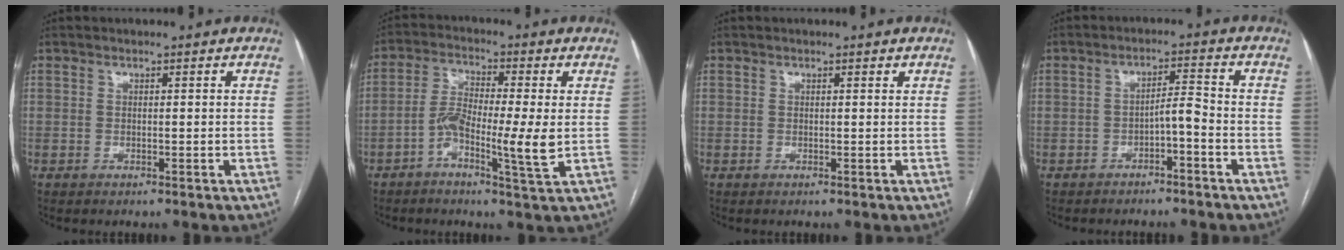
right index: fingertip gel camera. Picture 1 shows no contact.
{"total": 8.7, "force": [-1.9, 0.6, 8.5], "torque": [-0.163, 0.003, -0.041]}
{"total": 0.5, "force": [0.5, 0.1, 0.2], "torque": [-0.009, 0.000, 0.004]}
{"total": 3.4, "force": [-1.9, 0.6, 2.8], "torque": [-0.047, 0.010, -0.029]}